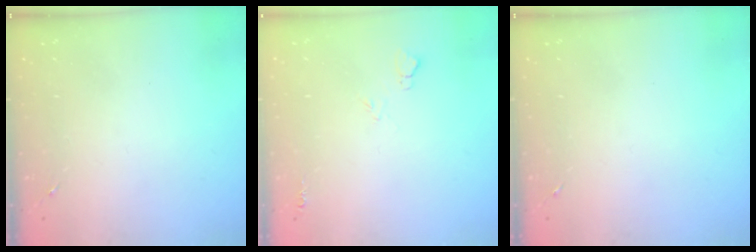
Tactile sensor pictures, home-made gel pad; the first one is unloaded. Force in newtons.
{"total": 5.0, "press": 5.0, "slide": 0.6}
{"total": 0.0}